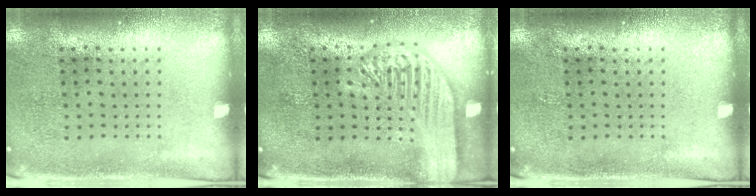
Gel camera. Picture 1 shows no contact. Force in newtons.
{"total": 2.8, "press": 2.8, "slide": 0.3}
{"total": 0.0}